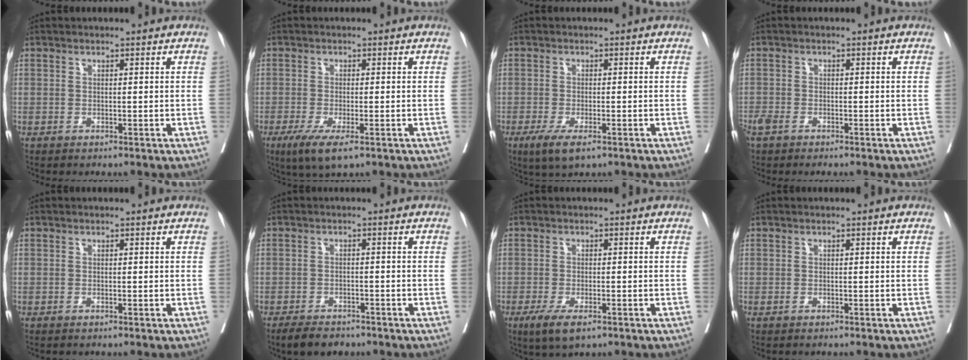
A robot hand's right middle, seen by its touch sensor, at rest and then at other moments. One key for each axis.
{"total": 5.5, "fx": -3.1, "fy": 0.9, "fz": 4.4, "tx": -0.077, "ty": -0.017, "tz": -0.051}
{"total": 5.0, "fx": -2.9, "fy": 1.2, "fz": 3.8, "tx": -0.066, "ty": -0.013, "tz": -0.046}
{"total": 3.4, "fx": -2.4, "fy": 1.5, "fz": 1.9, "tx": -0.042, "ty": -0.009, "tz": -0.045}
{"total": 0.0}
{"total": 5.2, "fx": -4.2, "fy": 2.0, "fz": 2.2, "tx": -0.033, "ty": -0.004, "tz": -0.064}
{"total": 5.1, "fx": -3.1, "fy": 1.5, "fz": 3.8, "tx": -0.068, "ty": -0.012, "tz": -0.049}
{"total": 0.0}